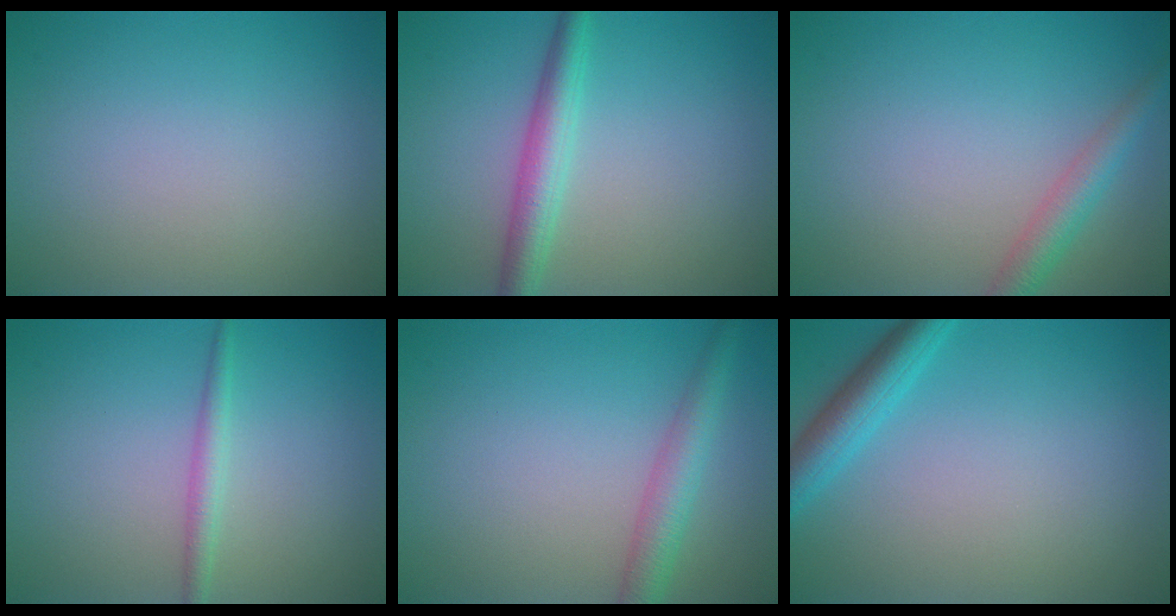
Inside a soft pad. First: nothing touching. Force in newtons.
{"total": 3.4, "press": 3.4, "slide": 0.0}
{"total": 2.7, "press": 2.7, "slide": 0.1}
{"total": 1.7, "press": 1.7, "slide": 0.1}
{"total": 3.2, "press": 3.1, "slide": 0.2}
{"total": 3.4, "press": 3.4, "slide": 0.2}